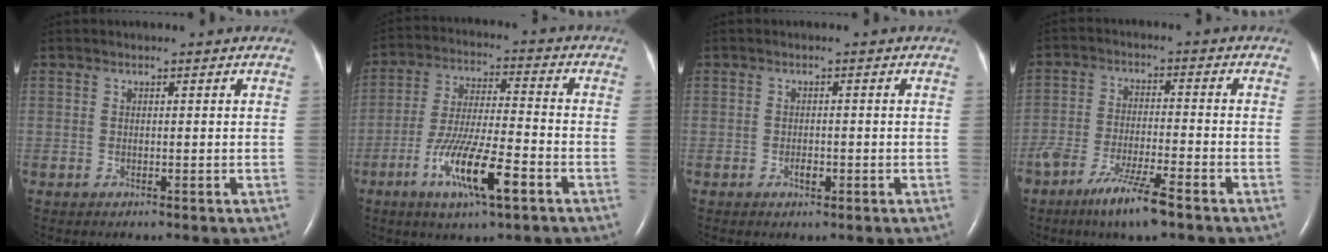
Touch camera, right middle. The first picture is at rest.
{"total": 12.2, "force": [-5.7, 1.7, 10.6], "torque": [-0.205, -0.013, -0.103]}
{"total": 1.4, "force": [-0.6, 0.7, 1.0], "torque": [-0.019, 0.001, -0.009]}
{"total": 8.5, "force": [-5.8, 0.7, 6.2], "torque": [-0.123, -0.018, -0.107]}